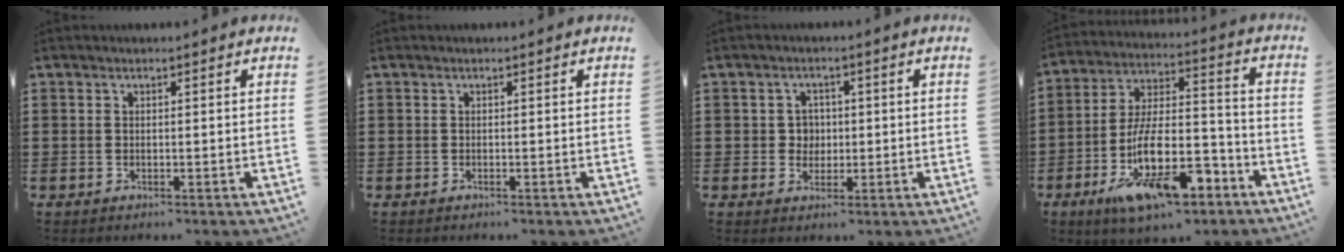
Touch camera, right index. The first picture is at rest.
{"total": 0.0}
{"total": 2.9, "force": [0.1, 2.7, 1.1], "torque": [-0.031, 0.010, -0.003]}
{"total": 16.0, "force": [-8.6, 5.7, 12.2], "torque": [-0.238, 0.017, -0.150]}